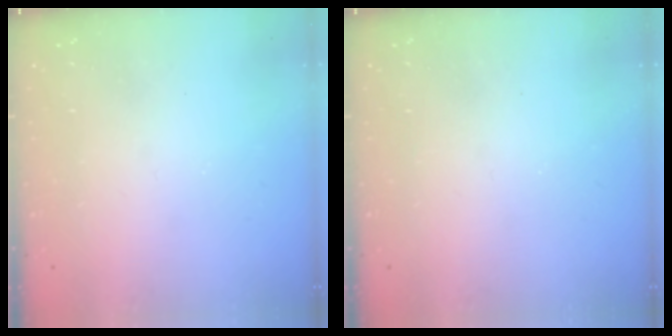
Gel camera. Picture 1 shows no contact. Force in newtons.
{"total": 0.0}